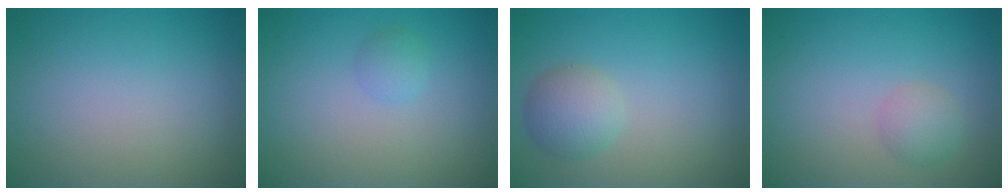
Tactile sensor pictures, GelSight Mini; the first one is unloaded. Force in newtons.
{"total": 1.1, "press": 1.1, "slide": 0.0}
{"total": 2.9, "press": 2.9, "slide": 0.0}
{"total": 1.7, "press": 1.7, "slide": 0.1}